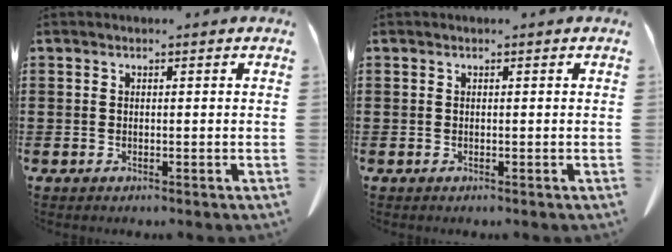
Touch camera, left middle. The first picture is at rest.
{"total": 0.0}